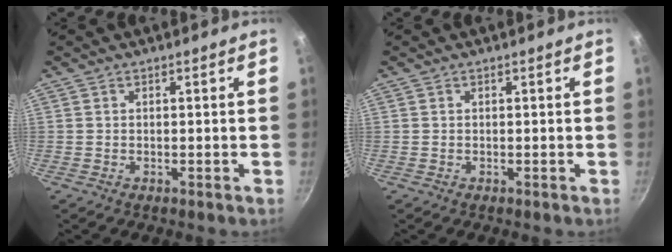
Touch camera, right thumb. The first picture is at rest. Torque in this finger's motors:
{"motor_torque": [0.15, 0.14, -0.05, 0.03, 0.02]}